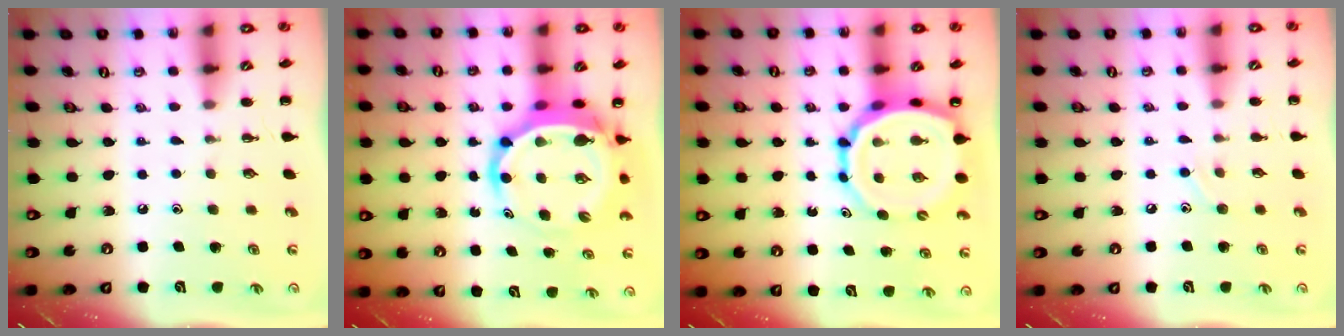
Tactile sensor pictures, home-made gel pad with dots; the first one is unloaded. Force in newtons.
{"total": 8.5, "press": 8.1, "slide": 2.5}
{"total": 12.7, "press": 12.2, "slide": 3.3}
{"total": 5.2, "press": 5.0, "slide": 1.6}